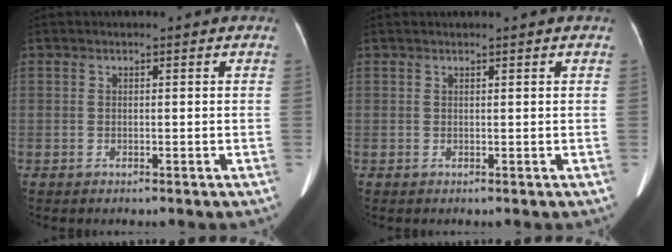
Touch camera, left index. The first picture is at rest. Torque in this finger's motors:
{"motor_torque": [0.04, 0.15, -0.11, 0.00]}